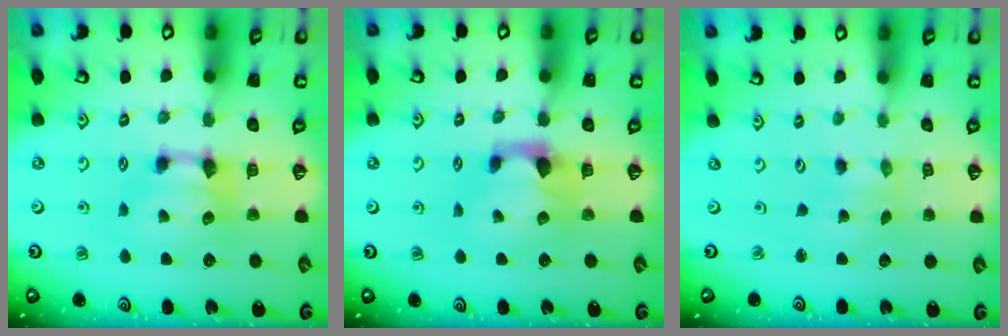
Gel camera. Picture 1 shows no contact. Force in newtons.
{"total": 1.2, "press": 0.4, "slide": 1.2}
{"total": 4.1, "press": 4.1, "slide": 0.2}